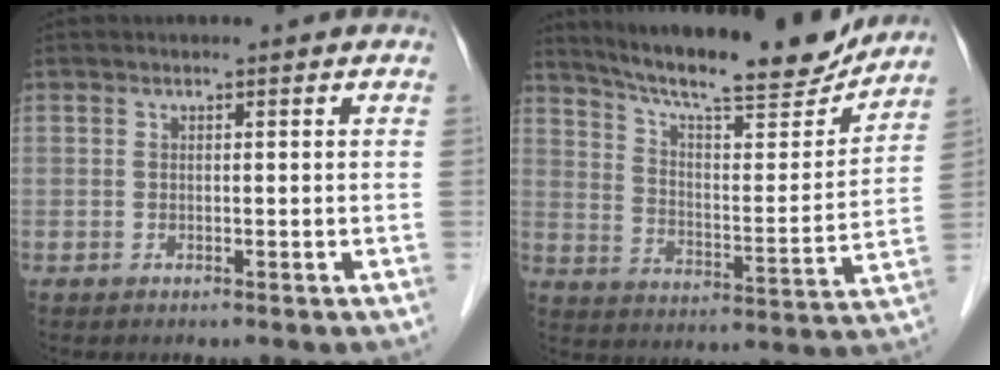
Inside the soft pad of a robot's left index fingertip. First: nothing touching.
{"total": 20.4, "force": [18.3, 2.4, 8.7], "torque": [-0.144, -0.015, 0.267]}